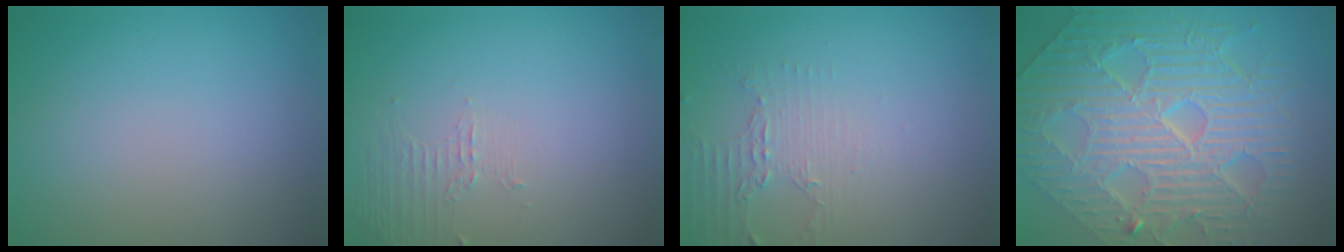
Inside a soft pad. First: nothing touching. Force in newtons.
{"total": 1.1, "press": 0.2, "slide": 1.0}
{"total": 2.2, "press": 1.6, "slide": 1.5}
{"total": 11.0, "press": 7.5, "slide": 8.1}